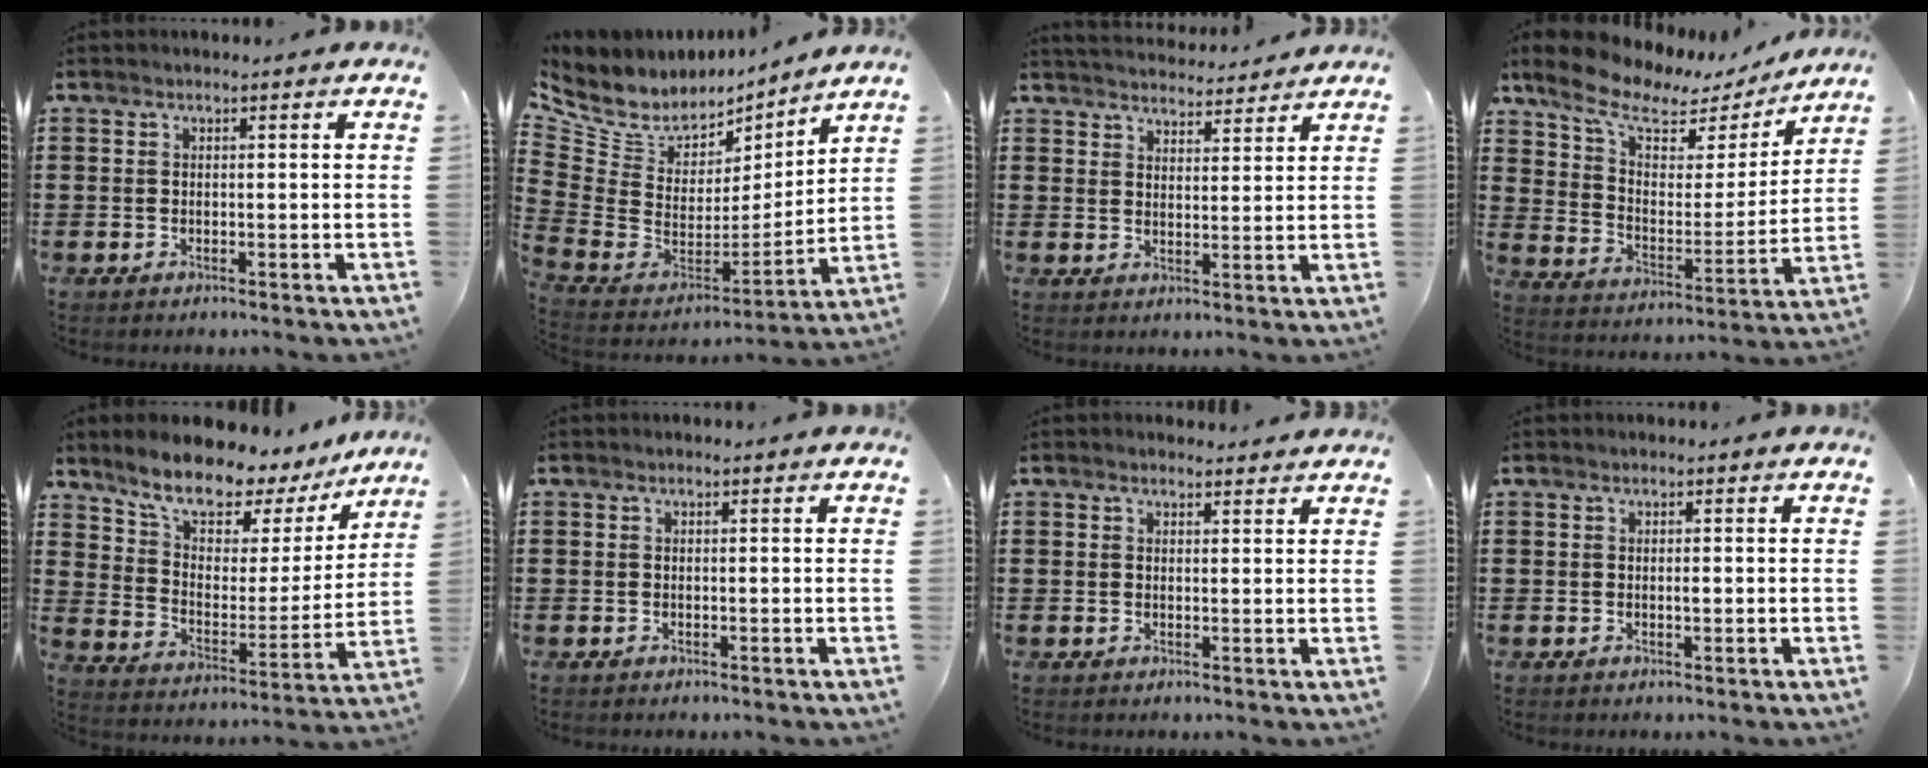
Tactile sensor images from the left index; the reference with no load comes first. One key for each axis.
{"total": 7.1, "fx": 5.4, "fy": 4.4, "fz": 1.7, "tx": -0.082, "ty": -0.048, "tz": 0.096}
{"total": 3.7, "fx": 3.7, "fy": 0.2, "fz": 0.1, "tx": -0.015, "ty": -0.017, "tz": 0.065}
{"total": 9.2, "fx": 6.9, "fy": 3.8, "fz": 4.7, "tx": -0.118, "ty": -0.035, "tz": 0.118}
{"total": 8.6, "fx": 7.6, "fy": 2.8, "fz": 2.8, "tx": -0.083, "ty": -0.060, "tz": 0.130}
{"total": 0.0}
{"total": 1.3, "fx": 1.2, "fy": 0.3, "fz": -0.1, "tx": -0.001, "ty": 0.003, "tz": 0.024}
{"total": 0.8, "fx": 0.0, "fy": 0.2, "fz": 0.7, "tx": -0.016, "ty": -0.002, "tz": 0.000}